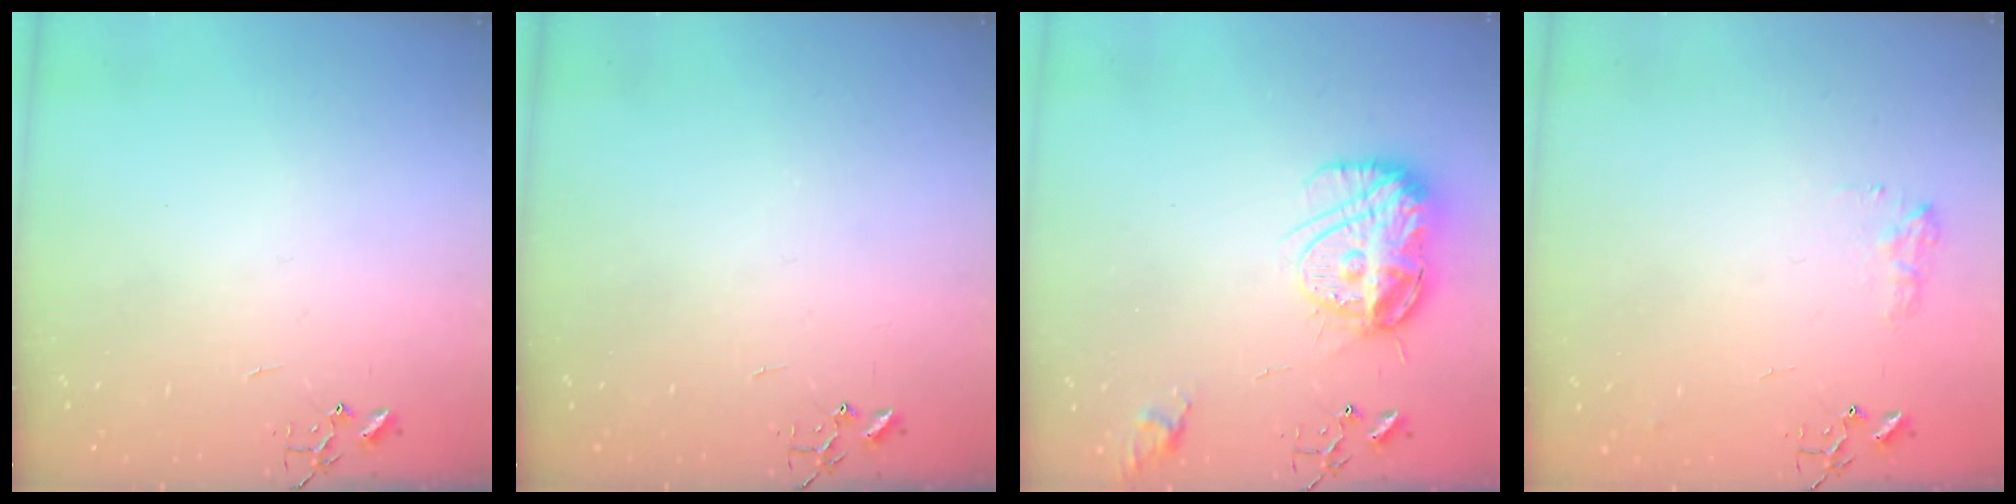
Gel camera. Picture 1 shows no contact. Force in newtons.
{"total": 0.0}
{"total": 14.7, "press": 14.7, "slide": 1.0}
{"total": 7.8, "press": 7.8, "slide": 0.1}